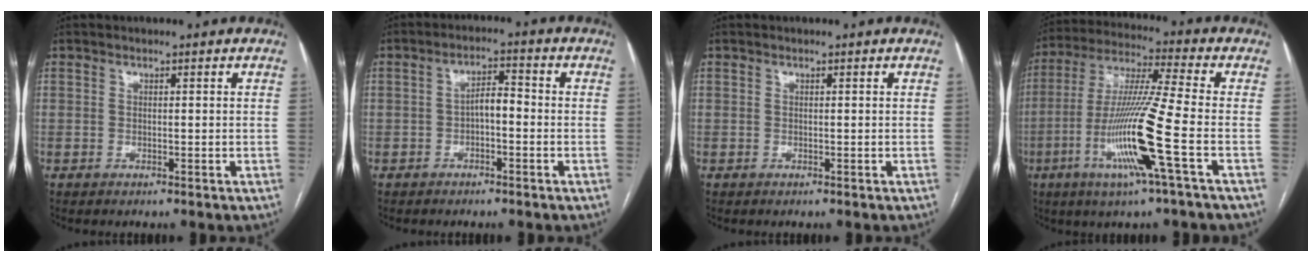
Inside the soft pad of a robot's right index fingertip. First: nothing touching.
{"total": 3.6, "force": [-0.9, 1.3, 3.2], "torque": [-0.054, 0.016, -0.014]}
{"total": 0.0}
{"total": 15.4, "force": [-5.0, -1.3, 14.5], "torque": [-0.294, -0.017, -0.101]}